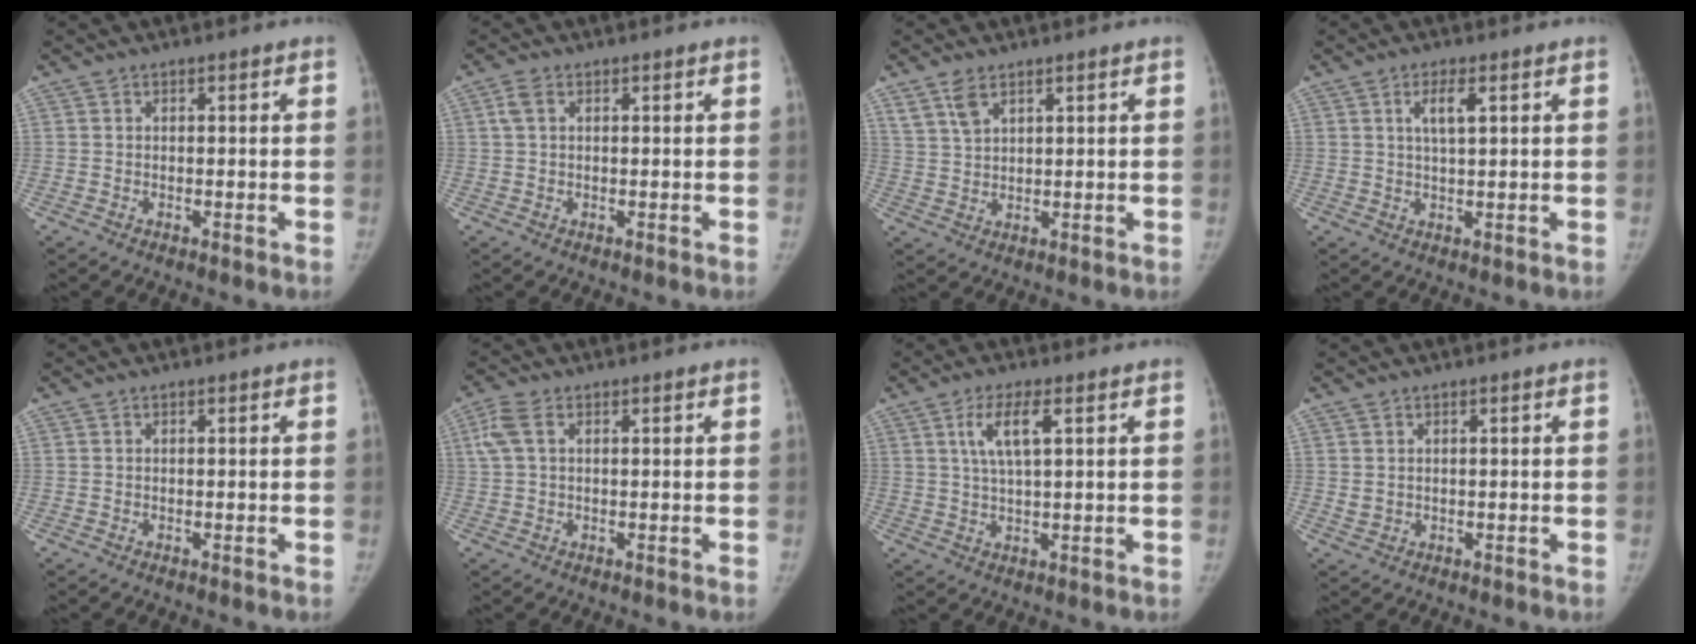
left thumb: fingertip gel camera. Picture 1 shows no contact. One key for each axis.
{"total": 2.2, "fx": 0.7, "fy": 1.3, "fz": 1.6, "tx": -0.038, "ty": 0.010, "tz": 0.015}
{"total": 4.1, "fx": 2.7, "fy": 2.0, "fz": 2.3, "tx": -0.041, "ty": -0.009, "tz": 0.061}
{"total": 3.9, "fx": 1.5, "fy": 1.1, "fz": 3.4, "tx": -0.061, "ty": -0.002, "tz": 0.029}
{"total": 0.0}
{"total": 3.9, "fx": 1.1, "fy": 2.3, "fz": 2.9, "tx": -0.085, "ty": 0.017, "tz": 0.024}
{"total": 6.1, "fx": 2.2, "fy": 1.6, "fz": 5.4, "tx": -0.108, "ty": -0.002, "tz": 0.046}
{"total": 1.3, "fx": 0.3, "fy": 1.1, "fz": 0.7, "tx": -0.009, "ty": -0.001, "tz": 0.012}